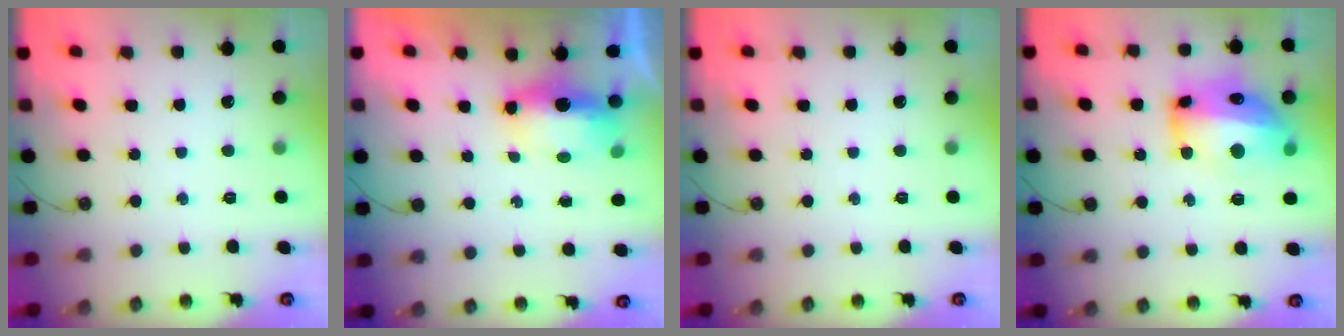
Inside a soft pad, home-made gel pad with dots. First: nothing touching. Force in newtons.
{"total": 14.9, "press": 8.9, "slide": 11.9}
{"total": 0.0}
{"total": 16.5, "press": 16.4, "slide": 1.6}